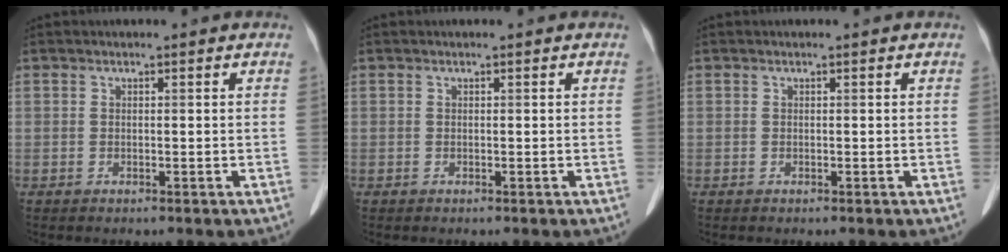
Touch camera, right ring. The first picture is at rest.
{"total": 0.0}
{"total": 0.0}